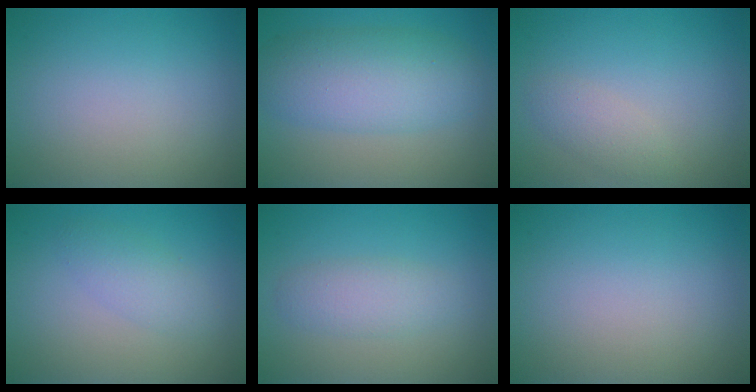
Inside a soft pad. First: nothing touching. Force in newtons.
{"total": 6.6, "press": 6.6, "slide": 0.2}
{"total": 1.6, "press": 1.6, "slide": 0.1}
{"total": 2.0, "press": 2.0, "slide": 0.0}
{"total": 2.4, "press": 2.4, "slide": 0.2}
{"total": 0.0}